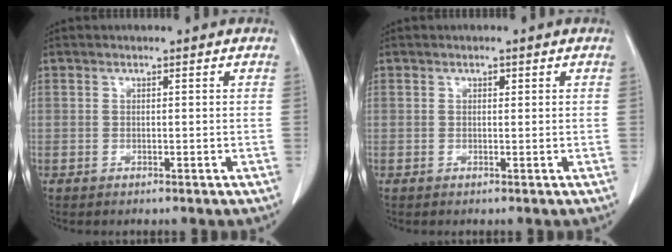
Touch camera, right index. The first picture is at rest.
{"total": 0.6, "force": [0.2, 0.4, 0.3], "torque": [-0.004, 0.000, 0.003]}